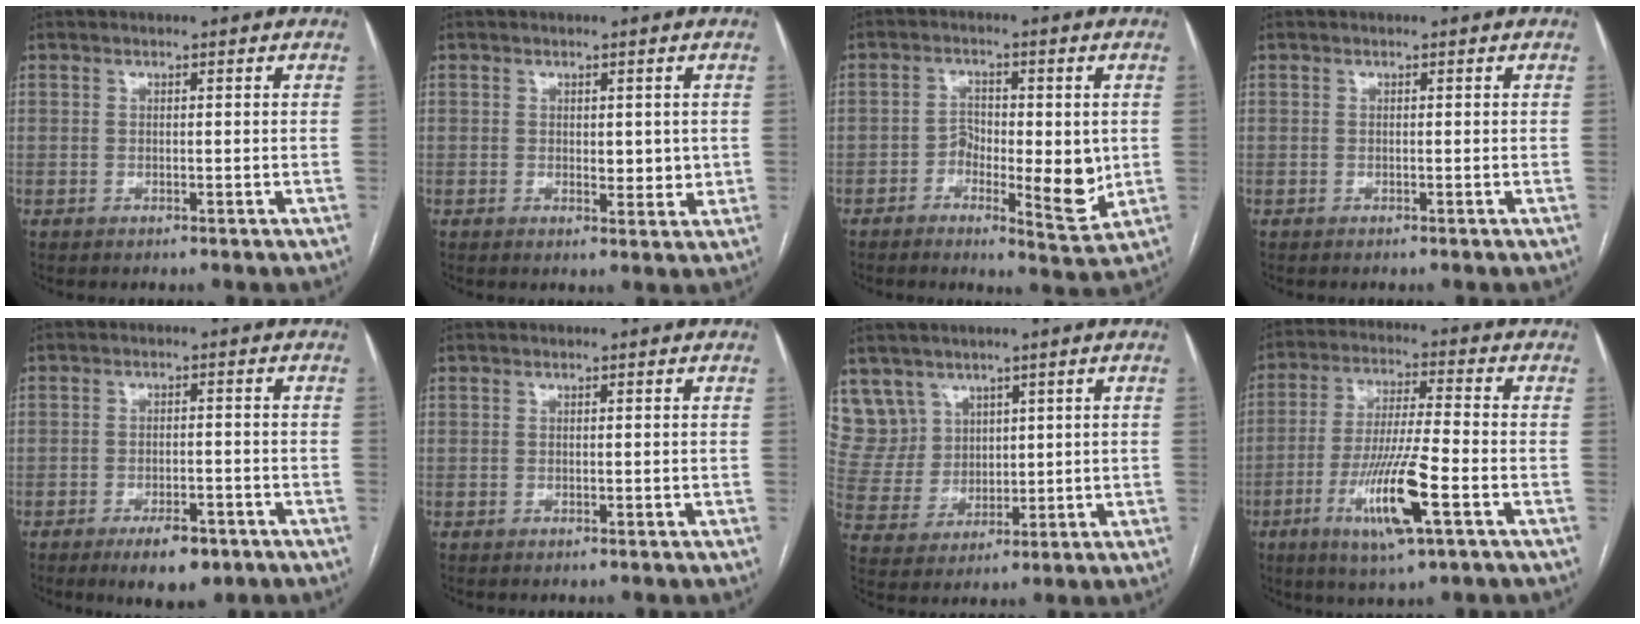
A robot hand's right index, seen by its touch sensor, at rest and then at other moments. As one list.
[{"total": 3.1, "force": [0.6, 1.9, 2.4], "torque": [-0.023, -0.005, 0.012]}, {"total": 8.3, "force": [-1.2, 3.4, 7.5], "torque": [-0.103, -0.004, -0.015]}, {"total": 0.0}, {"total": 6.9, "force": [-4.4, 2.5, 4.7], "torque": [-0.076, -0.004, -0.062]}, {"total": 0.0}, {"total": 8.6, "force": [5.8, 6.3, 0.0], "torque": [-0.004, 0.026, 0.131]}, {"total": 12.5, "force": [-4.7, 0.7, 11.5], "torque": [-0.220, -0.018, -0.083]}]